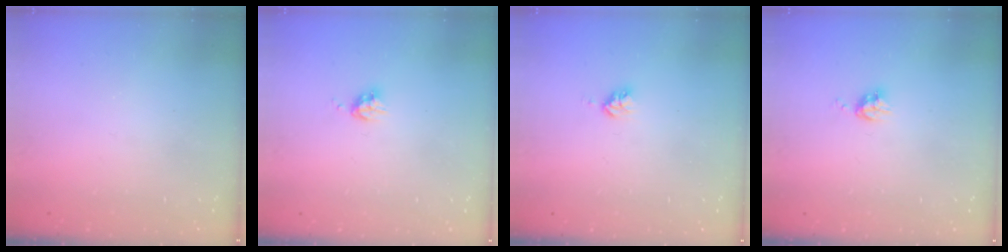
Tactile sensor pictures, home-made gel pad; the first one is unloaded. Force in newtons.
{"total": 4.0, "press": 3.9, "slide": 0.6}
{"total": 3.7, "press": 3.7, "slide": 0.5}
{"total": 4.2, "press": 4.1, "slide": 0.6}